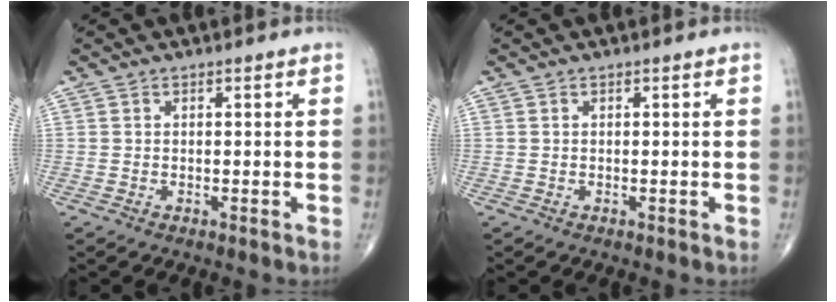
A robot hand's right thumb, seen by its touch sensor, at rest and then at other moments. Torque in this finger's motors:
{"motor_torque": [0.00, 0.00, -0.01, -0.01, 0.02]}